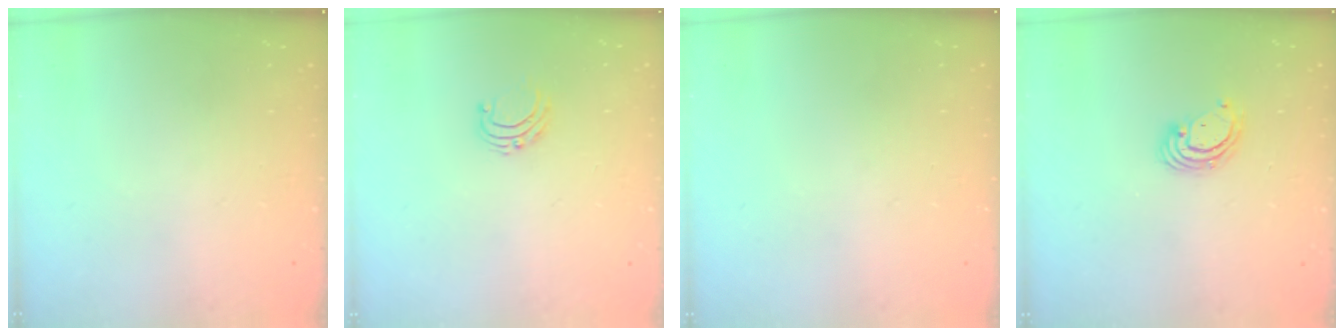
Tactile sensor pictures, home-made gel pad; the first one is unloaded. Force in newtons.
{"total": 4.9, "press": 4.9, "slide": 0.5}
{"total": 0.0}
{"total": 4.0, "press": 3.9, "slide": 0.2}